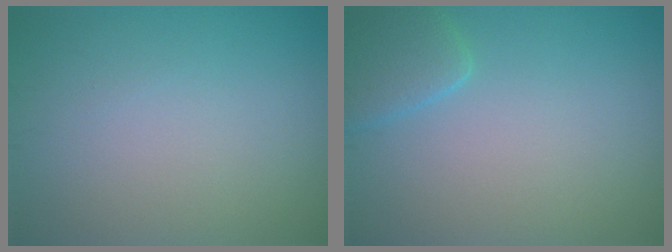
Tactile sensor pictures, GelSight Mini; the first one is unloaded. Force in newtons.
{"total": 2.5, "press": 2.5, "slide": 0.3}